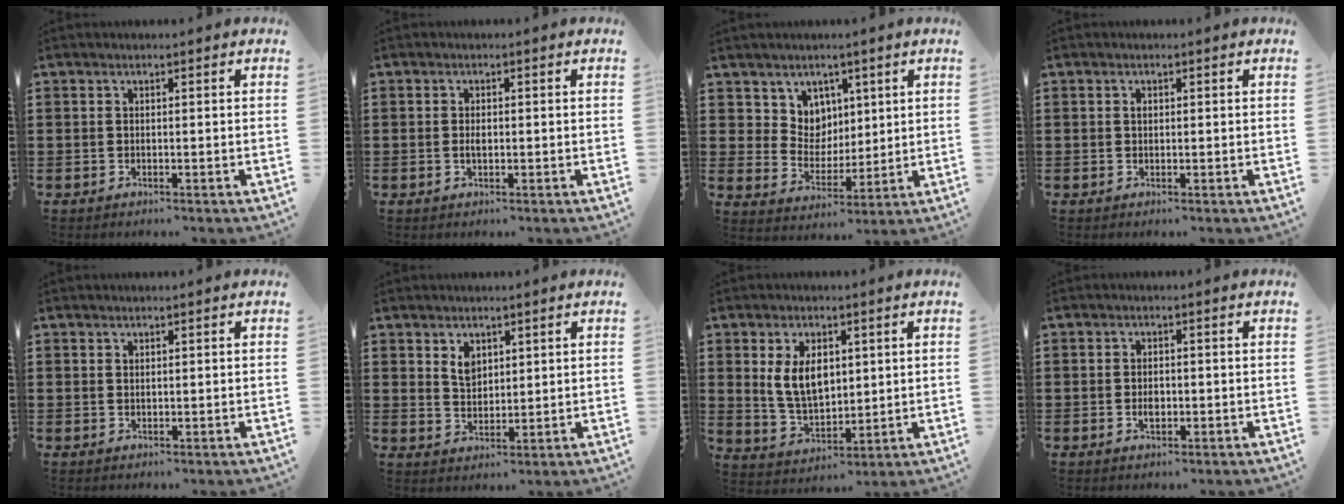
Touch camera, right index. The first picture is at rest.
{"total": 1.5, "force": [-0.1, 0.8, 1.3], "torque": [-0.027, 0.003, -0.003]}
{"total": 6.2, "force": [3.8, 4.9, 0.1], "torque": [-0.039, -0.009, 0.074]}
{"total": 0.7, "force": [0.2, 0.5, 0.5], "torque": [-0.011, 0.002, 0.004]}
{"total": 0.7, "force": [0.5, 0.4, 0.2], "torque": [-0.006, 0.002, 0.011]}
{"total": 3.3, "force": [1.9, 2.1, 1.6], "torque": [-0.033, 0.002, 0.033]}
{"total": 7.4, "force": [1.8, 4.5, 5.6], "torque": [-0.120, 0.007, 0.030]}
{"total": 2.1, "force": [-0.3, 1.2, 1.7], "torque": [-0.025, 0.000, -0.008]}